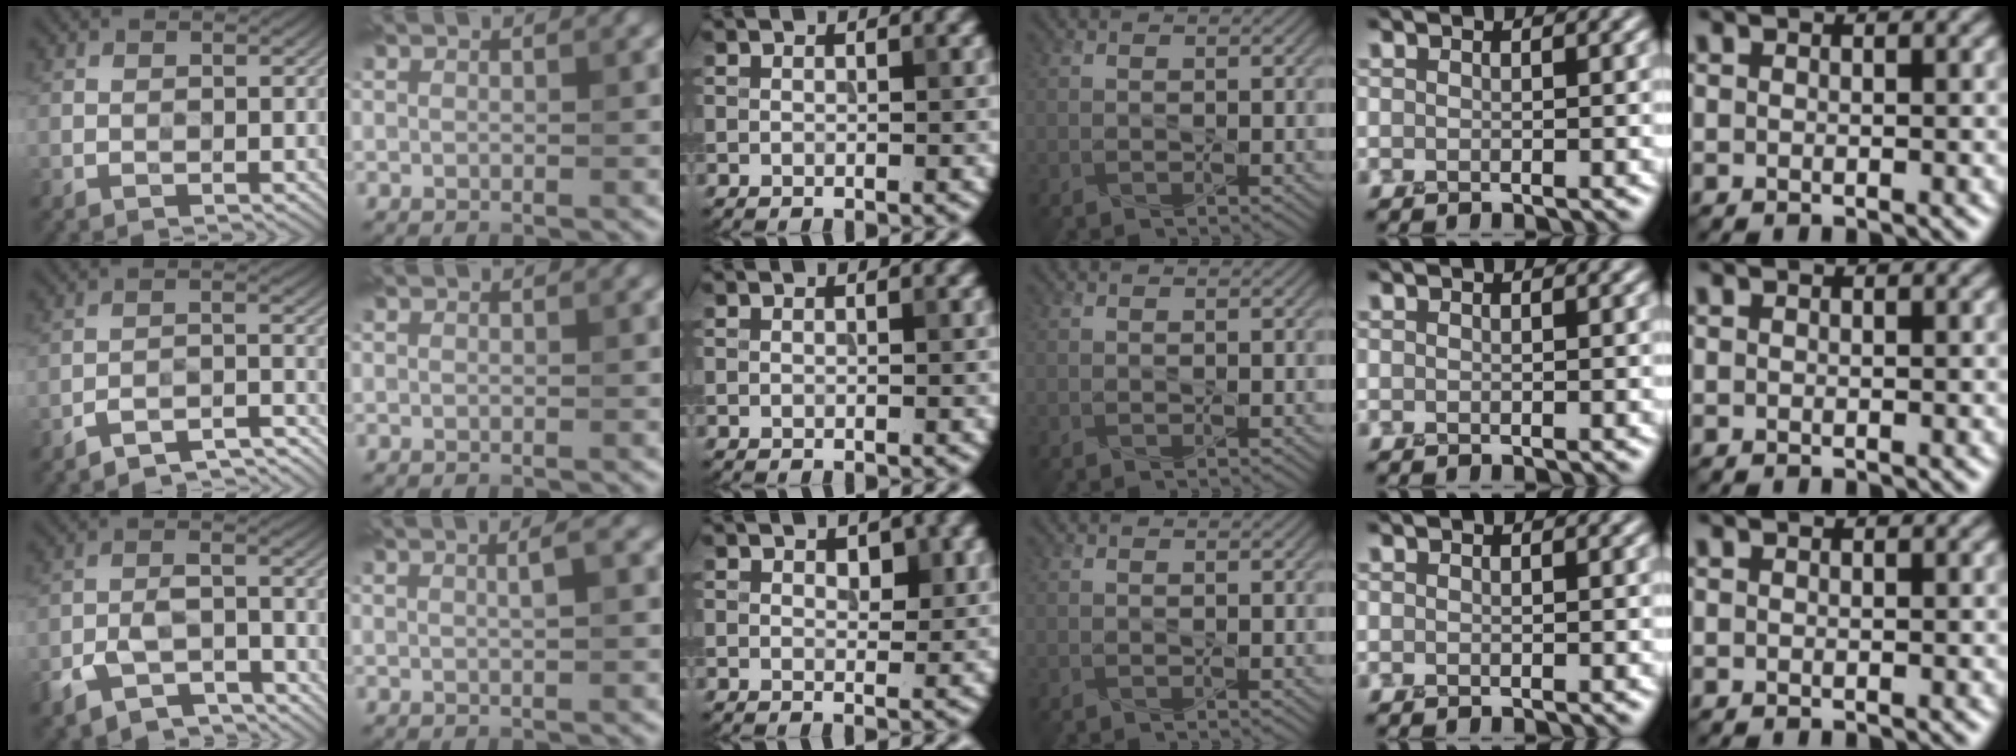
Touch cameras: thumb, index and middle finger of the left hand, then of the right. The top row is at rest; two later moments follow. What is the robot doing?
{"motion": "squeeze", "object": "air blower"}